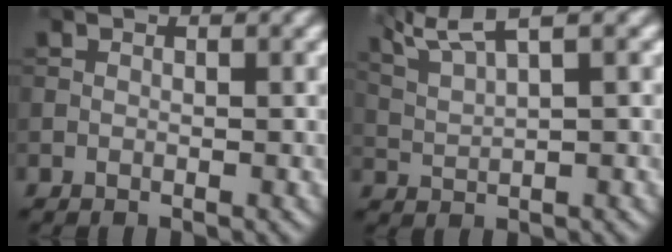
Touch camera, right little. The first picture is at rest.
{"total": 5.1, "force": [3.8, 0.9, 3.4], "torque": [-0.073, 0.016, 0.070]}